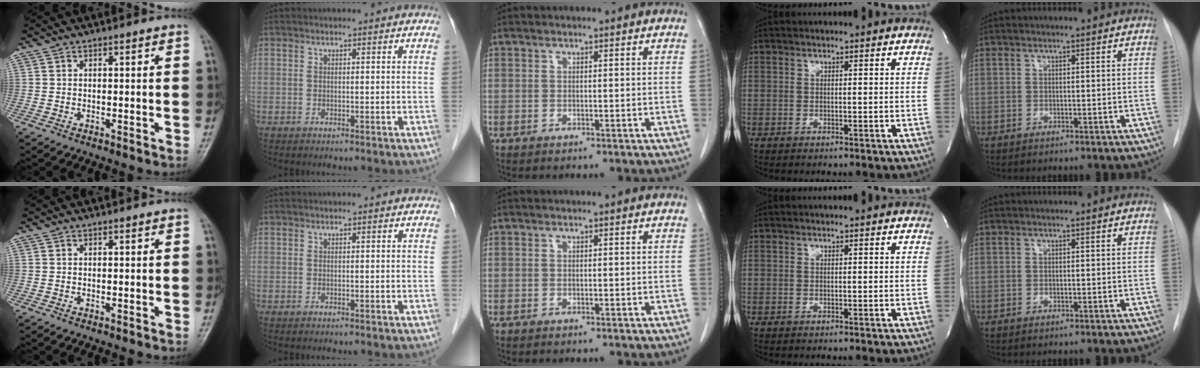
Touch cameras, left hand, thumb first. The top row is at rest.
{}